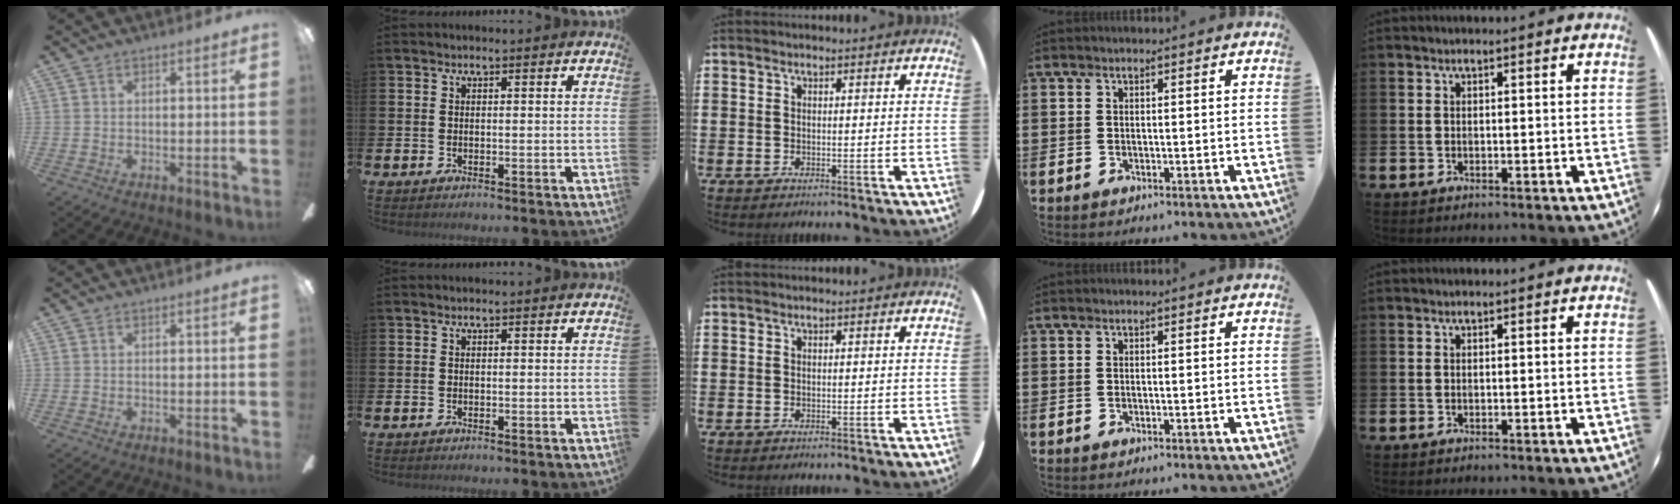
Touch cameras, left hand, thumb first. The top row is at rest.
{}